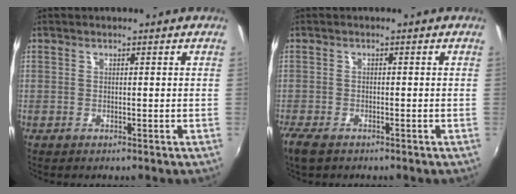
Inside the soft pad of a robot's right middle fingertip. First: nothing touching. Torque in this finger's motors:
{"motor_torque": [0.30, -0.33, 0.18, 0.02]}